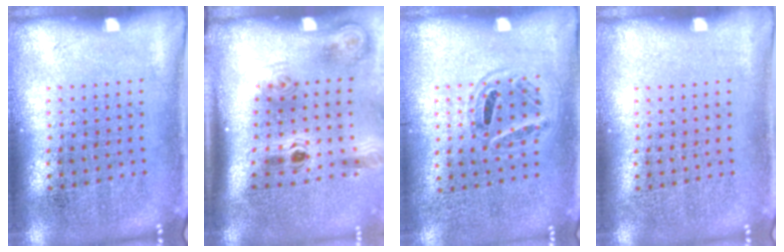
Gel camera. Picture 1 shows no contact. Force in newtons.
{"total": 2.2, "press": 1.4, "slide": 1.7}
{"total": 1.1, "press": 1.0, "slide": 0.4}
{"total": 0.0}